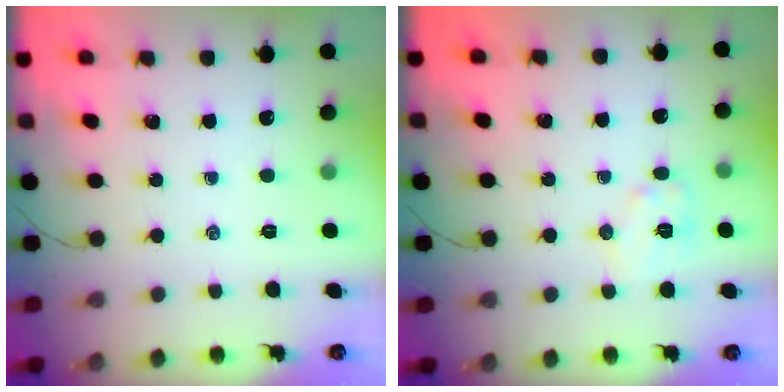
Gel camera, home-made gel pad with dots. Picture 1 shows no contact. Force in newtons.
{"total": 7.7, "press": 7.6, "slide": 0.5}